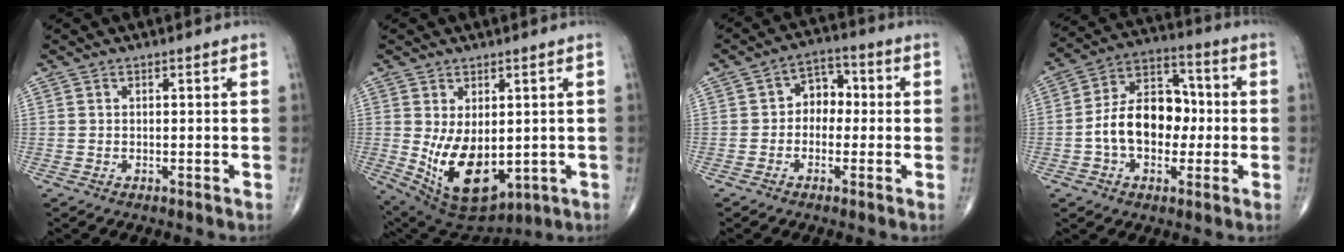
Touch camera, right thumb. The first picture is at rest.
{"total": 13.7, "force": [-1.2, 8.1, 11.1], "torque": [-0.175, -0.017, 0.014]}
{"total": 6.2, "force": [-0.4, 4.8, 3.9], "torque": [-0.026, 0.027, -0.021]}
{"total": 14.4, "force": [-1.5, 9.8, 10.4], "torque": [-0.148, 0.044, -0.033]}